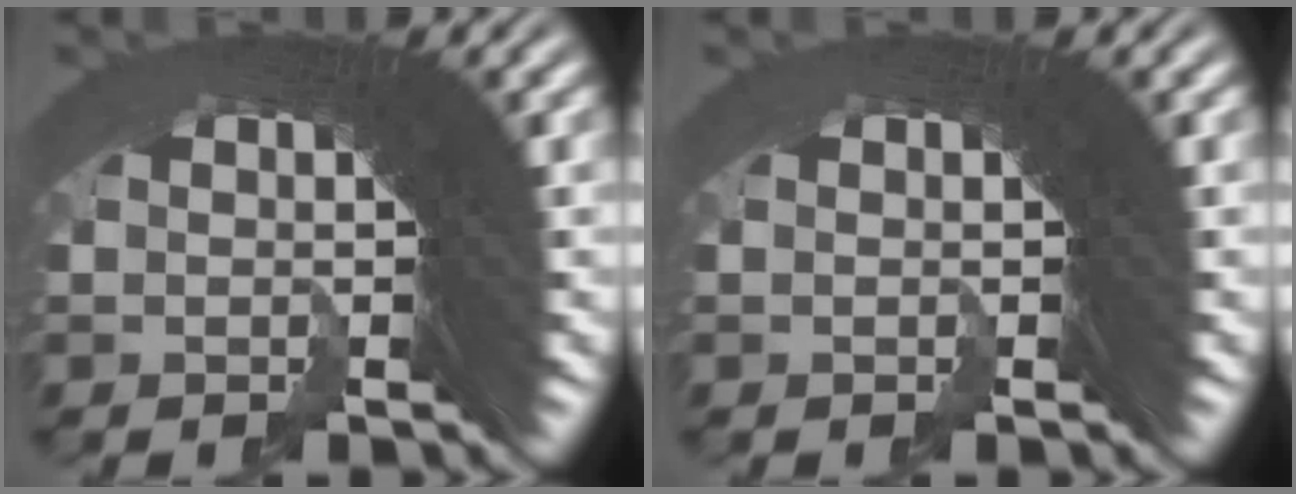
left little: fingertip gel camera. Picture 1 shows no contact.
{"total": 0.0}